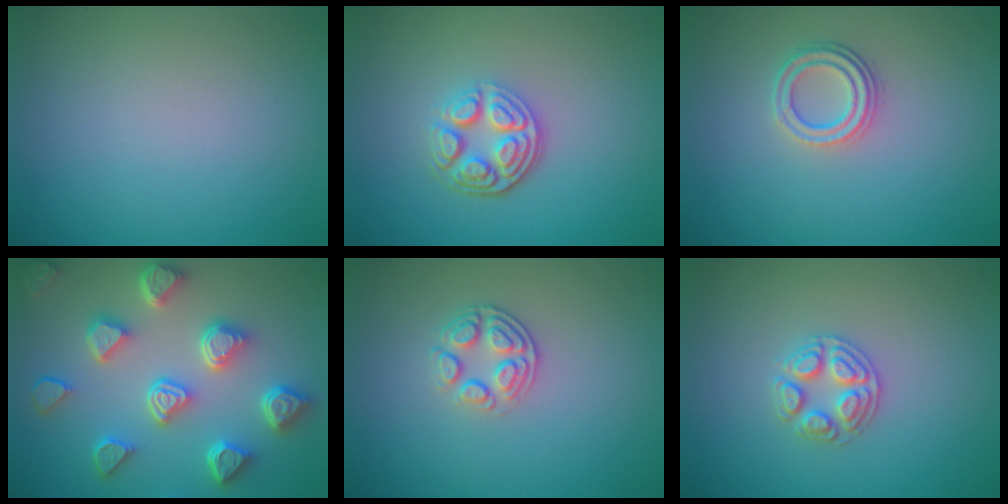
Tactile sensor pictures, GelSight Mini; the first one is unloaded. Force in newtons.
{"total": 4.3, "press": 3.3, "slide": 2.7}
{"total": 2.8, "press": 2.3, "slide": 1.6}
{"total": 7.2, "press": 5.8, "slide": 4.3}
{"total": 2.7, "press": 2.3, "slide": 1.4}
{"total": 2.6, "press": 2.5, "slide": 0.5}